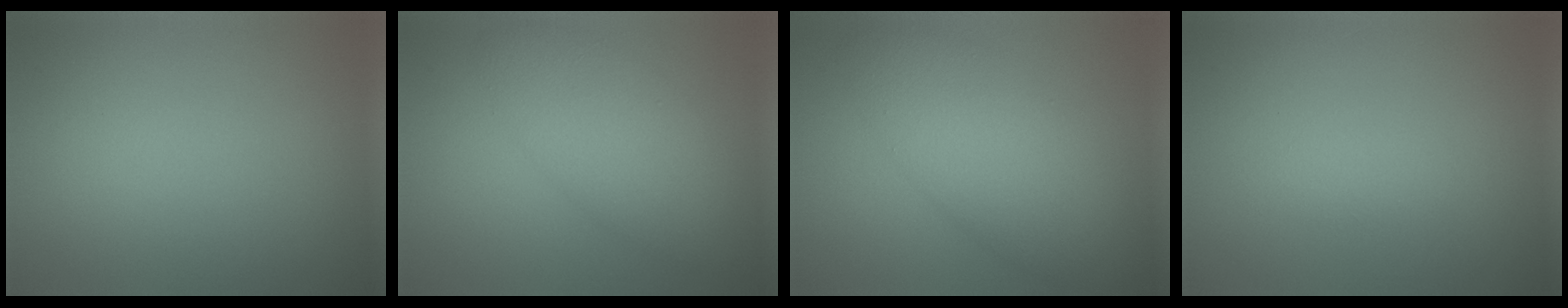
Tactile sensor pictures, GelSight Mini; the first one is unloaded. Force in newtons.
{"total": 5.5, "press": 5.5, "slide": 0.1}
{"total": 6.8, "press": 6.8, "slide": 0.2}
{"total": 1.1, "press": 1.1, "slide": 0.1}